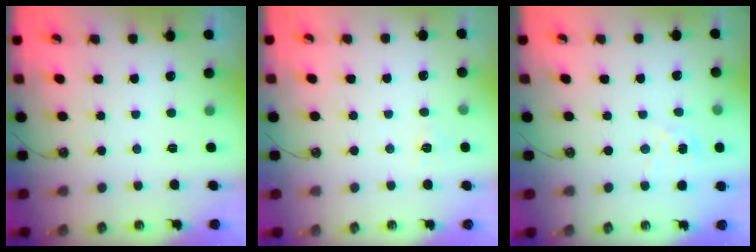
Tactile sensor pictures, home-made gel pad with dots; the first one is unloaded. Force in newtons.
{"total": 7.0, "press": 7.0, "slide": 0.7}
{"total": 2.9, "press": 2.8, "slide": 0.3}